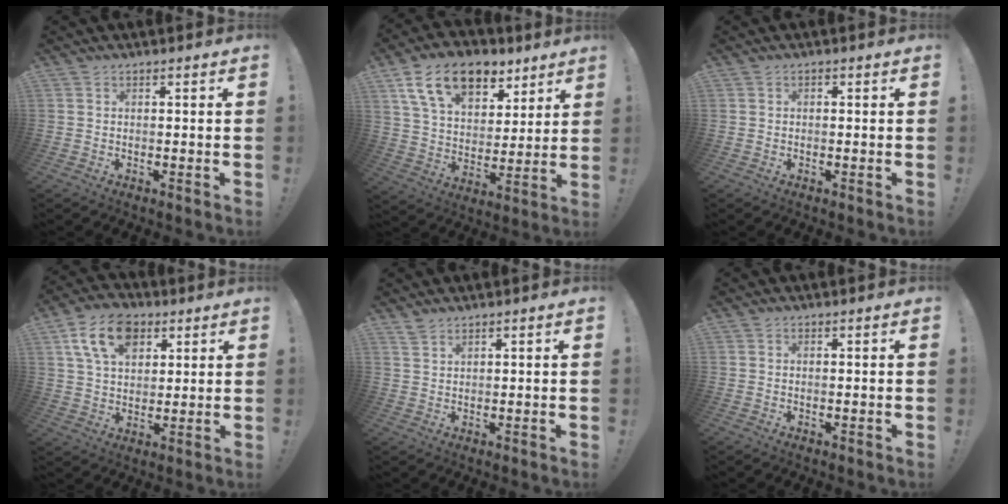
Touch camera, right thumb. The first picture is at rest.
{"total": 17.9, "force": [10.6, 10.7, 9.8], "torque": [-0.168, -0.048, 0.194]}
{"total": 0.6, "force": [-0.5, 0.4, 0.1], "torque": [-0.006, 0.003, -0.009]}
{"total": 14.8, "force": [6.8, 10.0, 8.4], "torque": [-0.130, -0.020, 0.131]}
{"total": 1.9, "force": [1.8, 0.5, 0.6], "torque": [-0.005, -0.013, 0.032]}
{"total": 0.0}